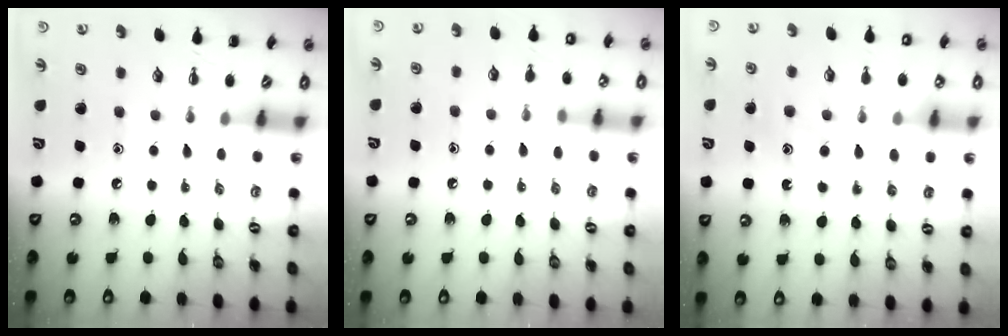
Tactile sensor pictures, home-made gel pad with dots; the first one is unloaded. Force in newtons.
{"total": 6.1, "press": 5.8, "slide": 1.9}
{"total": 13.8, "press": 13.8, "slide": 0.9}